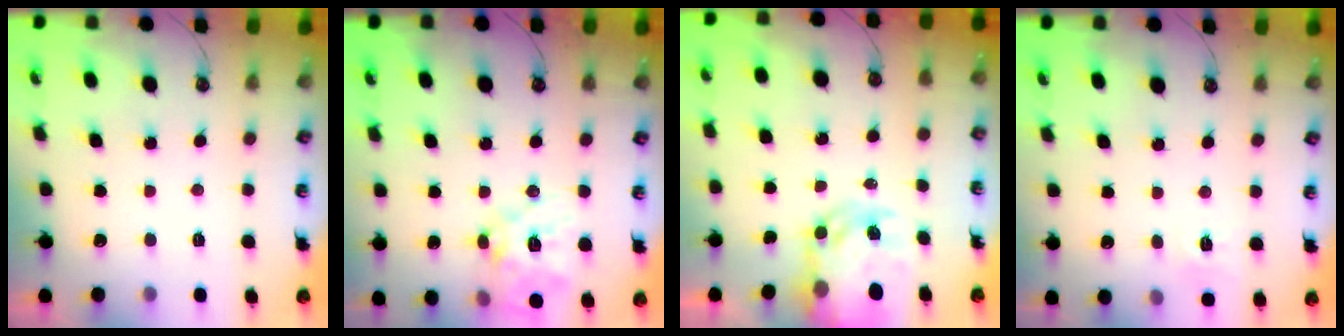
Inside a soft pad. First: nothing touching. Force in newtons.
{"total": 16.5, "press": 16.4, "slide": 2.2}
{"total": 6.8, "press": 6.7, "slide": 0.5}
{"total": 5.9, "press": 5.9, "slide": 0.7}